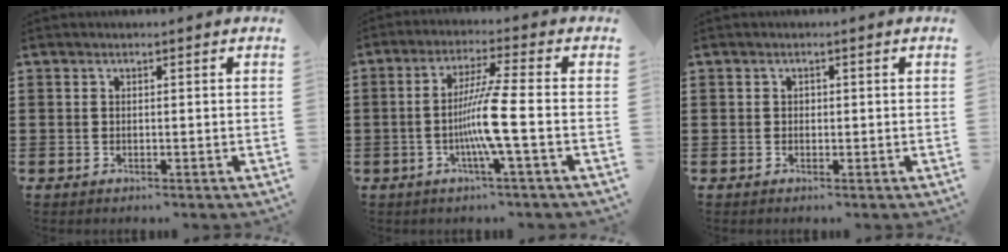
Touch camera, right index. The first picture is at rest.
{"total": 7.8, "force": [-1.8, -0.7, 7.6], "torque": [-0.153, -0.019, -0.043]}
{"total": 0.6, "force": [0.0, 0.5, 0.2], "torque": [-0.006, 0.003, 0.000]}